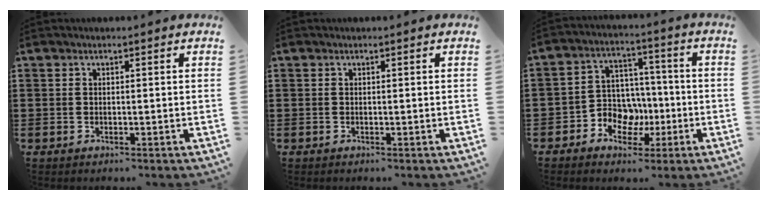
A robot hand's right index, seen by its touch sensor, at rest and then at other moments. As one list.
[{"total": 0.0}, {"total": 7.1, "force": [-2.2, 6.2, 2.7], "torque": [-0.054, 0.016, -0.033]}]